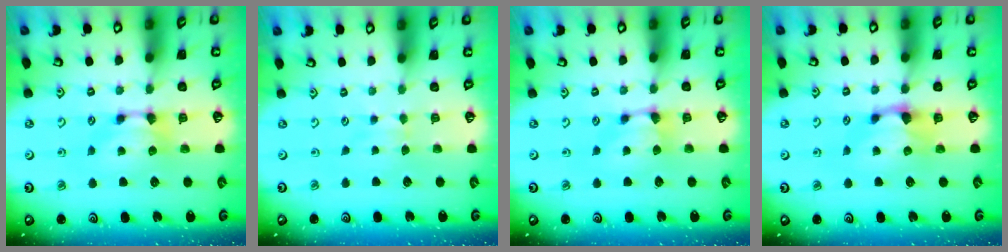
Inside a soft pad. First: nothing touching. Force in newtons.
{"total": 2.8, "press": 2.8, "slide": 0.3}
{"total": 0.6, "press": 0.4, "slide": 0.4}
{"total": 1.6, "press": 1.2, "slide": 1.0}